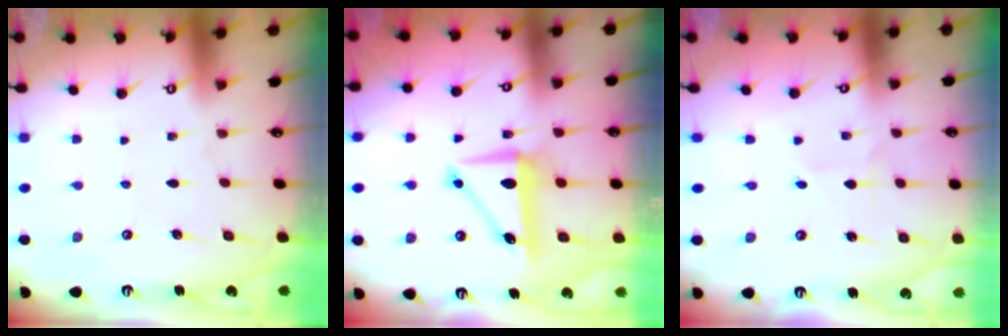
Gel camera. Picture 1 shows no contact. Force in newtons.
{"total": 8.4, "press": 8.0, "slide": 2.5}
{"total": 1.6, "press": 1.6, "slide": 0.1}